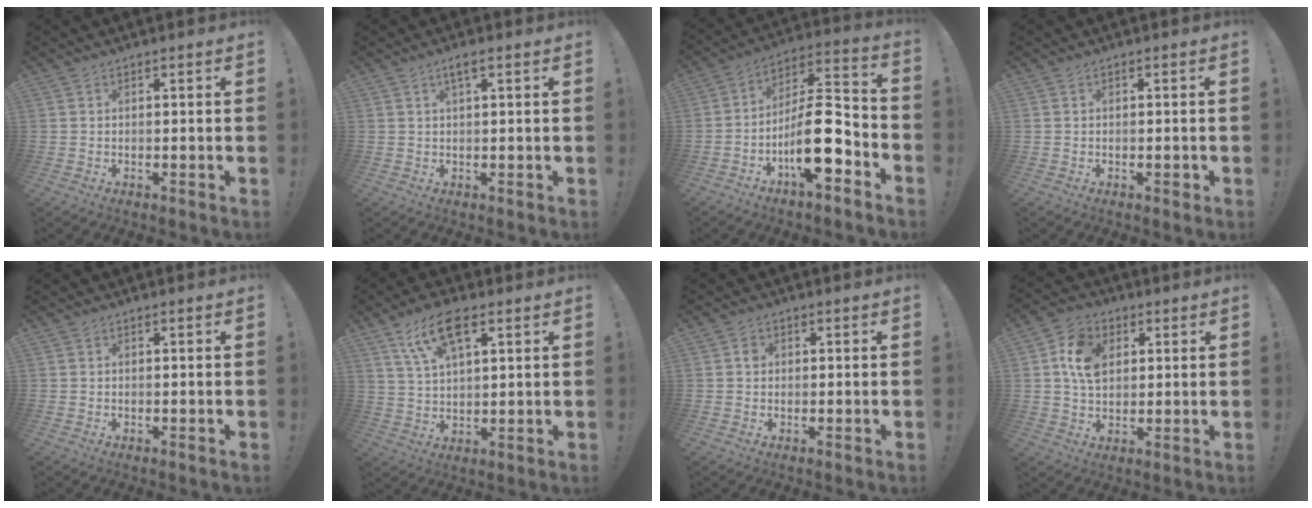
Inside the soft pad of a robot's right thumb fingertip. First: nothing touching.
{"total": 2.6, "force": [1.1, 0.1, 2.3], "torque": [-0.044, -0.001, 0.018]}
{"total": 16.7, "force": [-6.5, 5.5, 14.4], "torque": [-0.254, 0.035, -0.101]}
{"total": 0.9, "force": [-0.5, 0.3, 0.6], "torque": [-0.008, 0.001, -0.007]}
{"total": 0.0}
{"total": 11.5, "force": [6.3, 4.8, 8.3], "torque": [-0.154, -0.007, 0.117]}
{"total": 1.6, "force": [0.1, 1.5, 0.7], "torque": [0.000, 0.001, -0.003]}
{"total": 10.9, "force": [3.2, 8.1, 6.6], "torque": [-0.113, 0.004, 0.061]}